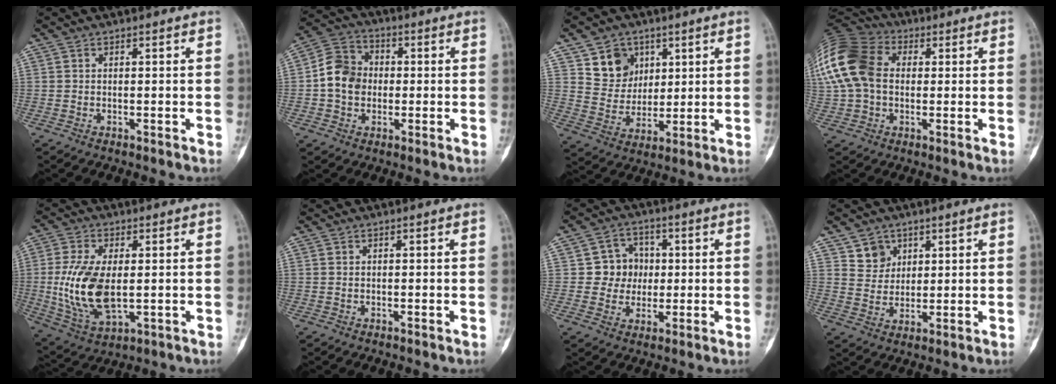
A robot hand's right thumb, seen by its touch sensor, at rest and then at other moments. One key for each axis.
{"total": 9.1, "fx": -0.4, "fy": 7.7, "fz": 4.9, "tx": -0.070, "ty": 0.025, "tz": -0.019}
{"total": 9.1, "fx": 4.5, "fy": 7.5, "fz": 2.6, "tx": -0.009, "ty": -0.025, "tz": 0.087}
{"total": 20.2, "fx": 3.2, "fy": 14.7, "fz": 13.4, "tx": -0.313, "ty": 0.042, "tz": 0.055}
{"total": 14.4, "fx": -0.3, "fy": 7.6, "fz": 12.3, "tx": -0.255, "ty": -0.012, "tz": 0.007}
{"total": 0.0}
{"total": 7.2, "fx": 0.4, "fy": 6.8, "fz": 2.3, "tx": 0.010, "ty": 0.013, "tz": 0.001}
{"total": 4.9, "fx": 2.9, "fy": 3.9, "fz": 0.7, "tx": 0.012, "ty": -0.021, "tz": 0.056}